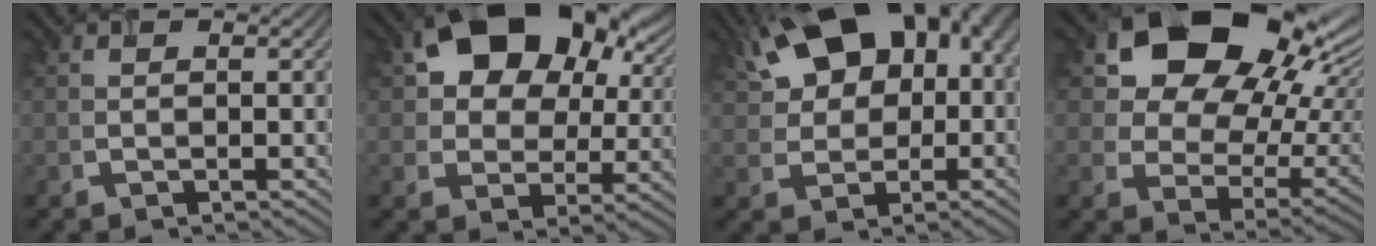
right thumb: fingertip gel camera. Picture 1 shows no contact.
{"total": 14.8, "force": [6.4, 10.1, 8.7], "torque": [-0.144, 0.005, 0.122]}
{"total": 16.6, "force": [5.4, 11.1, 11.1], "torque": [-0.203, 0.040, 0.091]}
{"total": 19.2, "force": [9.5, 13.1, 10.4], "torque": [-0.179, 0.024, 0.169]}